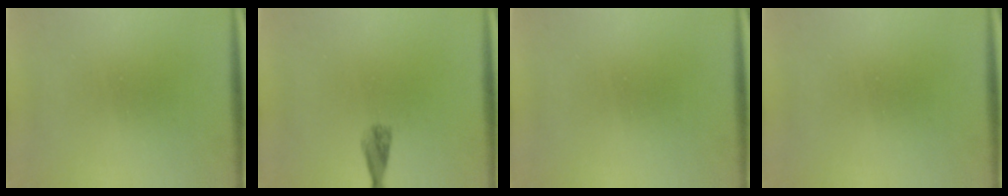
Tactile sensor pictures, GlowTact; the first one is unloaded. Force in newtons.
{"total": 1.8}
{"total": 0.0}
{"total": 0.0}